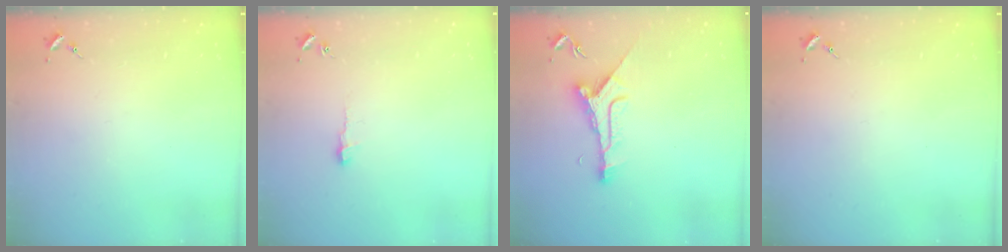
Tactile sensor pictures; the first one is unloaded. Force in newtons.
{"total": 3.7, "press": 3.7, "slide": 0.3}
{"total": 9.6, "press": 9.6, "slide": 0.4}
{"total": 0.0}